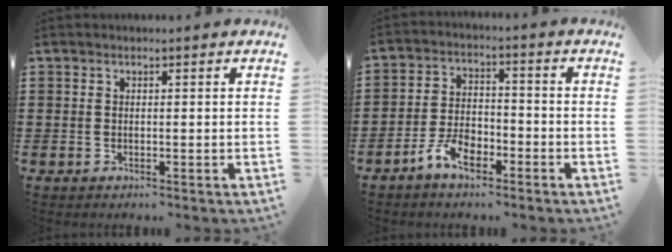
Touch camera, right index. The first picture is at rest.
{"total": 5.3, "force": [-3.5, 2.7, 3.0], "torque": [-0.069, 0.009, -0.071]}